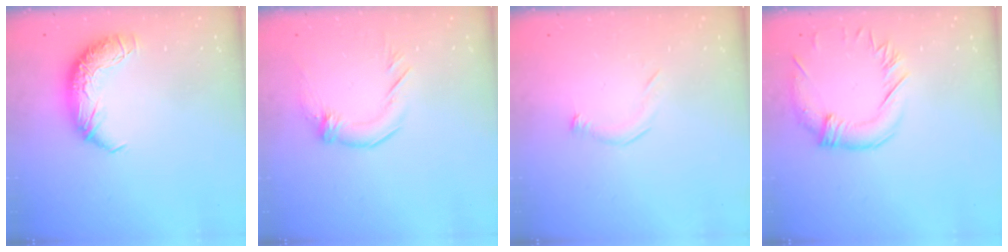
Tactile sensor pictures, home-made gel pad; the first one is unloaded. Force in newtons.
{"total": 1.6, "press": 0.0, "slide": 1.6}
{"total": 6.1, "press": 6.1, "slide": 0.5}
{"total": 1.1, "press": 0.2, "slide": 1.1}